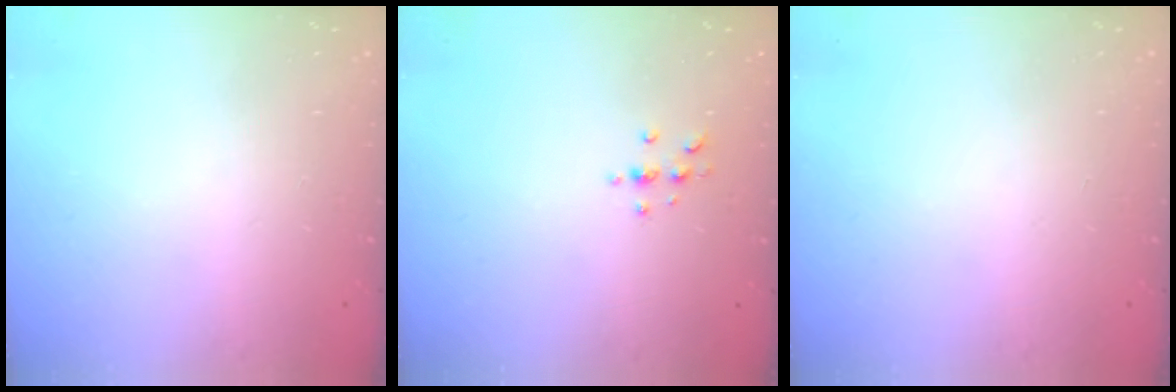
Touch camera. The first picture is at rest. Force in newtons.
{"total": 3.4, "press": 3.4, "slide": 0.4}
{"total": 0.0}